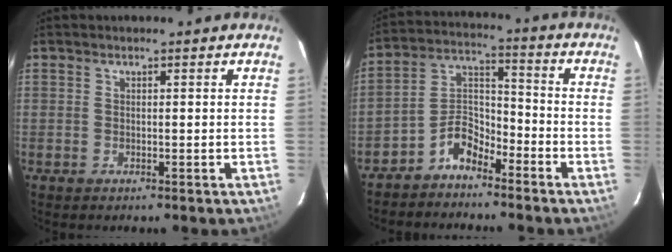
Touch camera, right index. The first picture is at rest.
{"total": 6.9, "force": [-5.2, 3.1, 3.2], "torque": [-0.070, 0.031, -0.104]}